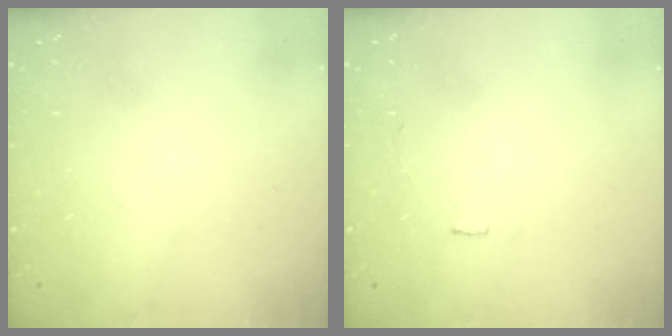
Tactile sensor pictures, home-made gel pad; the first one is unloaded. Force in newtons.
{"total": 2.0, "press": 2.0, "slide": 0.3}